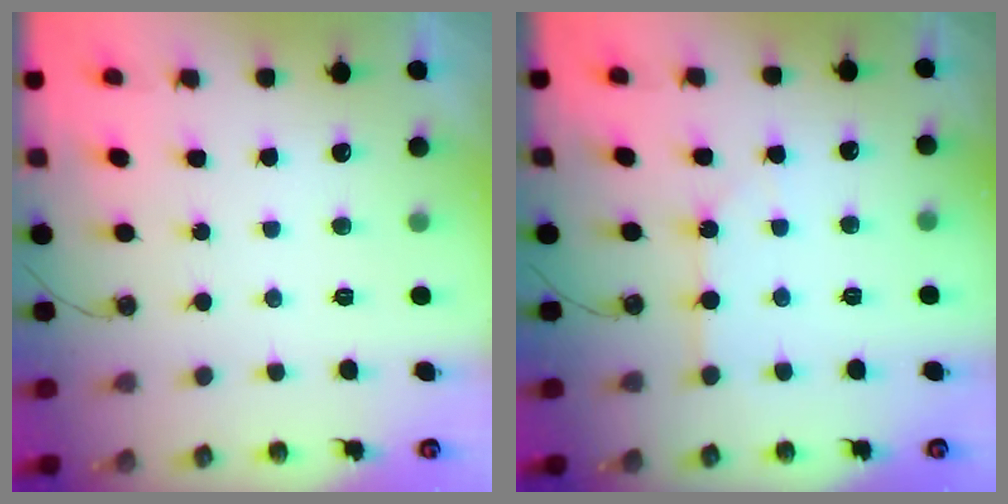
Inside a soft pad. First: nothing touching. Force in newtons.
{"total": 3.6, "press": 3.5, "slide": 0.6}